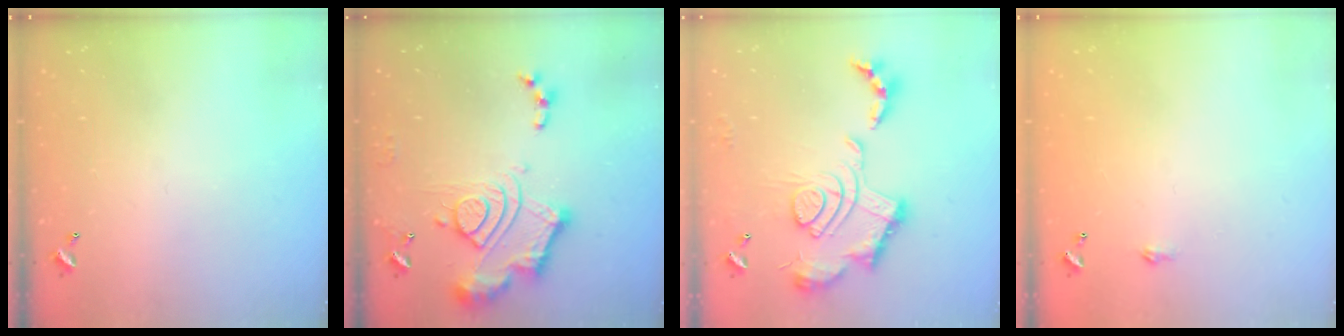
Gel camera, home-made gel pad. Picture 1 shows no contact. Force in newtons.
{"total": 16.2, "press": 16.1, "slide": 1.9}
{"total": 2.4, "press": 1.9, "slide": 1.5}
{"total": 1.8, "press": 1.8, "slide": 0.3}